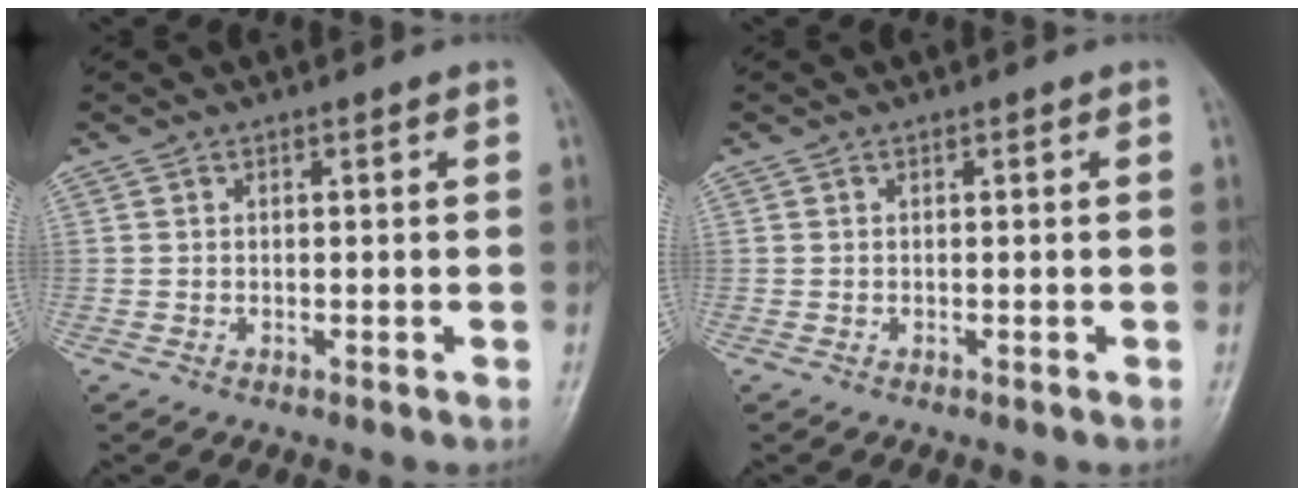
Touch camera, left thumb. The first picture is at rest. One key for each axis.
{"total": 0.0}